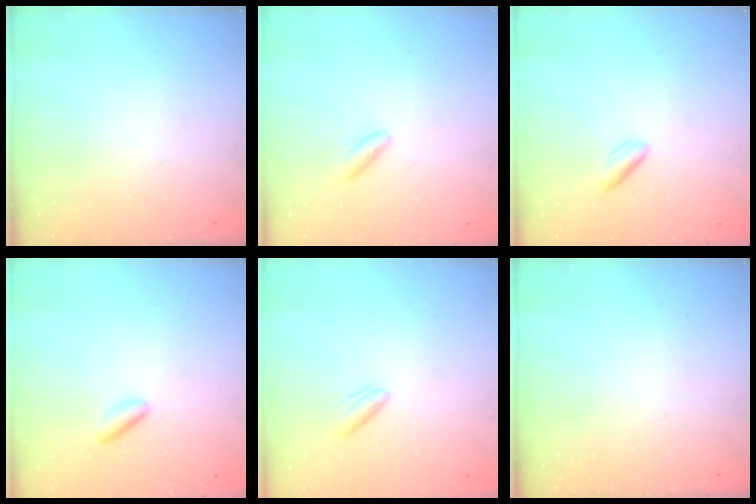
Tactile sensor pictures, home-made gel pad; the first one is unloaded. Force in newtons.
{"total": 2.5, "press": 2.2, "slide": 1.2}
{"total": 2.2, "press": 2.1, "slide": 0.6}
{"total": 2.9, "press": 2.8, "slide": 1.1}
{"total": 2.1, "press": 1.9, "slide": 0.9}
{"total": 0.0}